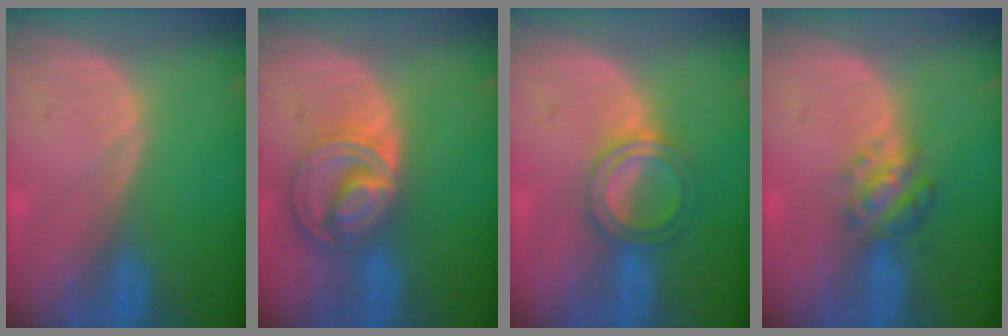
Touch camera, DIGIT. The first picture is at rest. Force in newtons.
{"total": 8.7, "press": 7.3, "slide": 4.7}
{"total": 4.8, "press": 4.8, "slide": 0.6}
{"total": 4.9, "press": 4.5, "slide": 1.9}